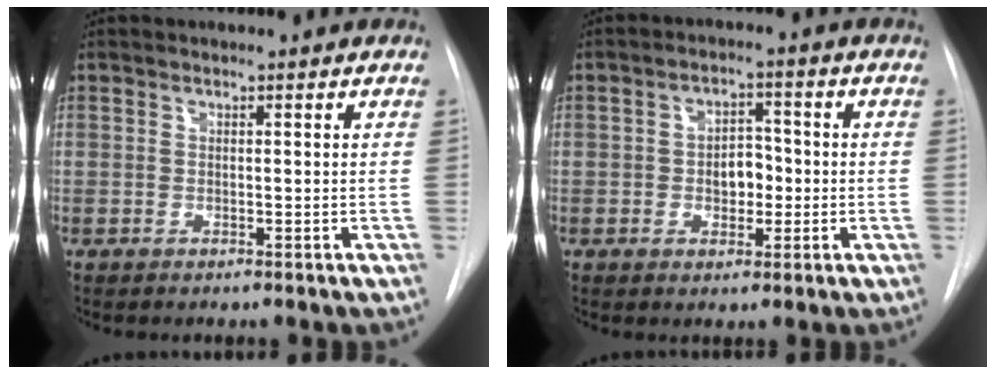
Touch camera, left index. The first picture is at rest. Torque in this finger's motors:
{"motor_torque": [0.15, 0.04, 0.07, 0.03]}